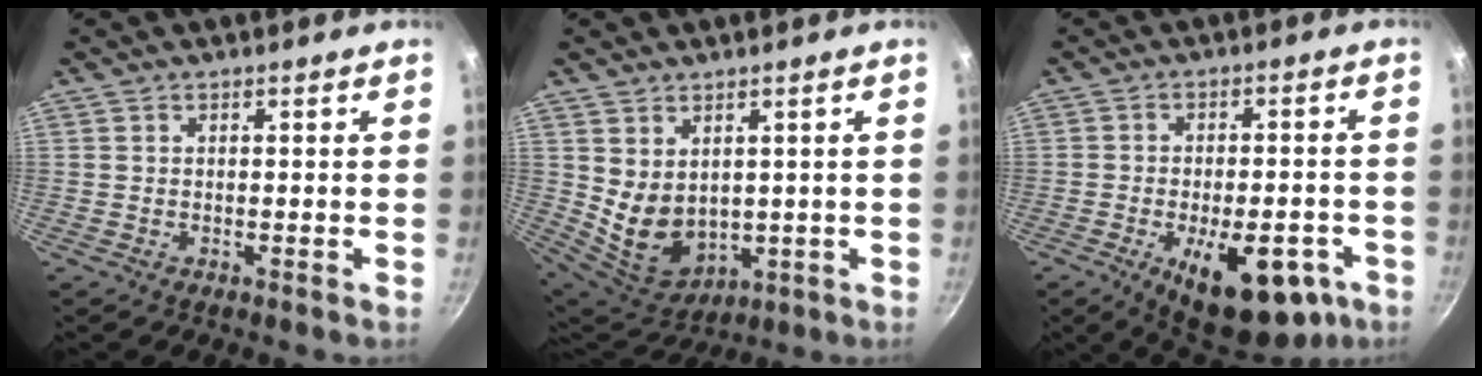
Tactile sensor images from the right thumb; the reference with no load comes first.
{"total": 9.2, "force": [1.9, 6.9, 5.8], "torque": [-0.086, -0.034, 0.063]}
{"total": 18.1, "force": [-7.5, 8.6, 14.0], "torque": [-0.156, 0.016, -0.090]}